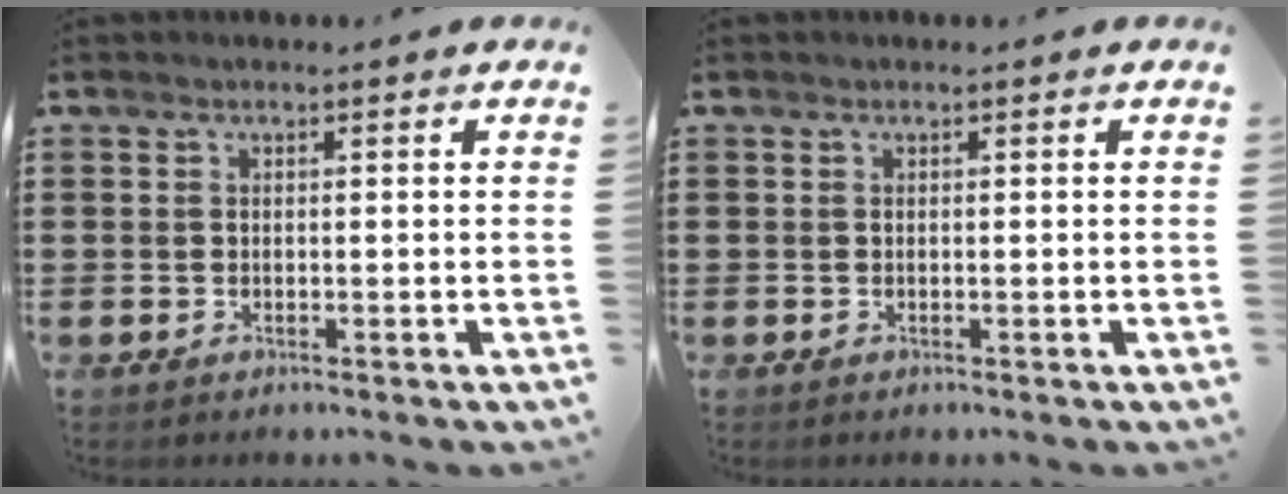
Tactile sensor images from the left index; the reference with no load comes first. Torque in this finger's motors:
{"motor_torque": [0.00, 0.00, 0.00, 0.00]}